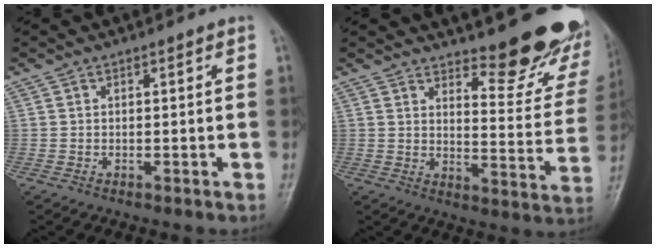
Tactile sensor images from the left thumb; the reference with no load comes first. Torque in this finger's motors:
{"motor_torque": [0.56, 0.15, 0.58, -0.52, 0.08]}